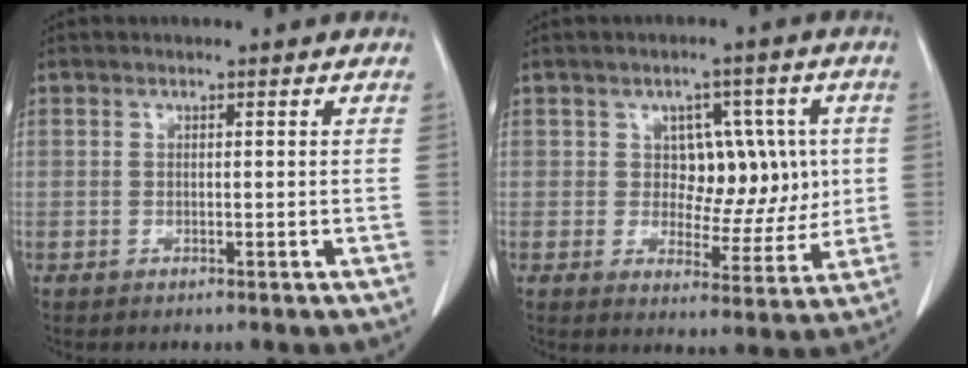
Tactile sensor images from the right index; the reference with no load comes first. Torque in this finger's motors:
{"motor_torque": [0.21, 0.16, 0.05, 0.02]}